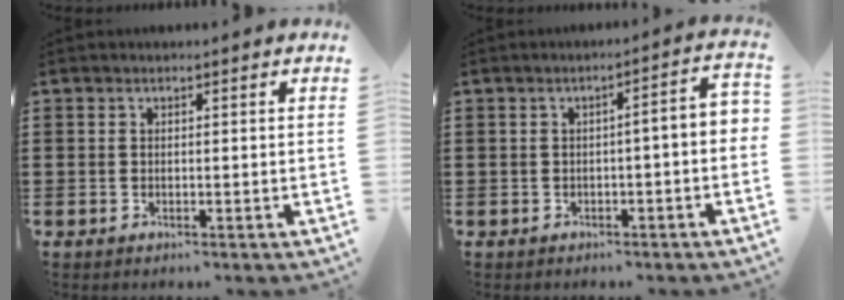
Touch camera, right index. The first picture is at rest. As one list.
[{"total": 2.4, "force": [-1.3, 0.2, 2.0], "torque": [-0.037, -0.002, -0.027]}]